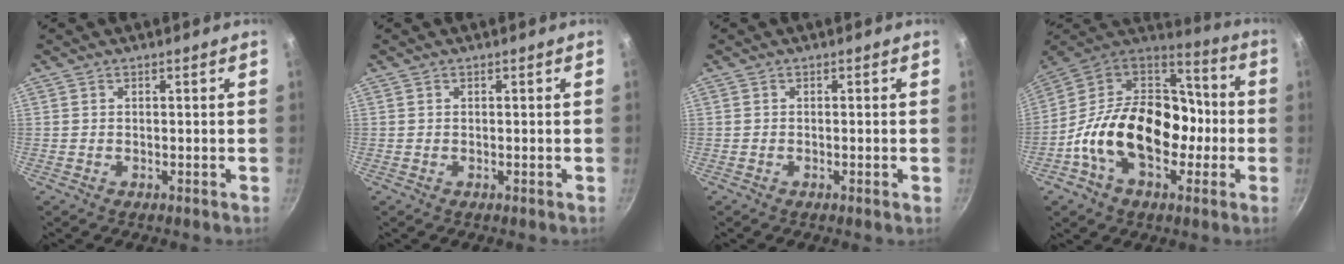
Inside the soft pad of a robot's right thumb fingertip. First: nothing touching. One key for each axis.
{"total": 0.0}
{"total": 0.8, "fx": -0.3, "fy": 0.0, "fz": 0.7, "tx": -0.016, "ty": 0.001, "tz": -0.007}
{"total": 23.8, "fx": -4.9, "fy": 16.2, "fz": 16.8, "tx": -0.245, "ty": 0.061, "tz": -0.092}